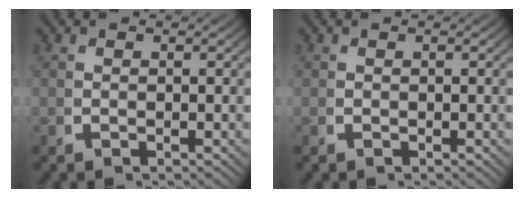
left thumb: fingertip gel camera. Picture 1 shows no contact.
{"total": 0.0}